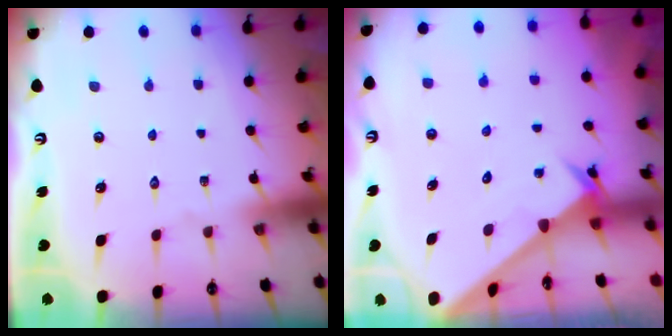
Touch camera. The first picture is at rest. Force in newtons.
{"total": 2.5, "press": 2.5, "slide": 0.2}